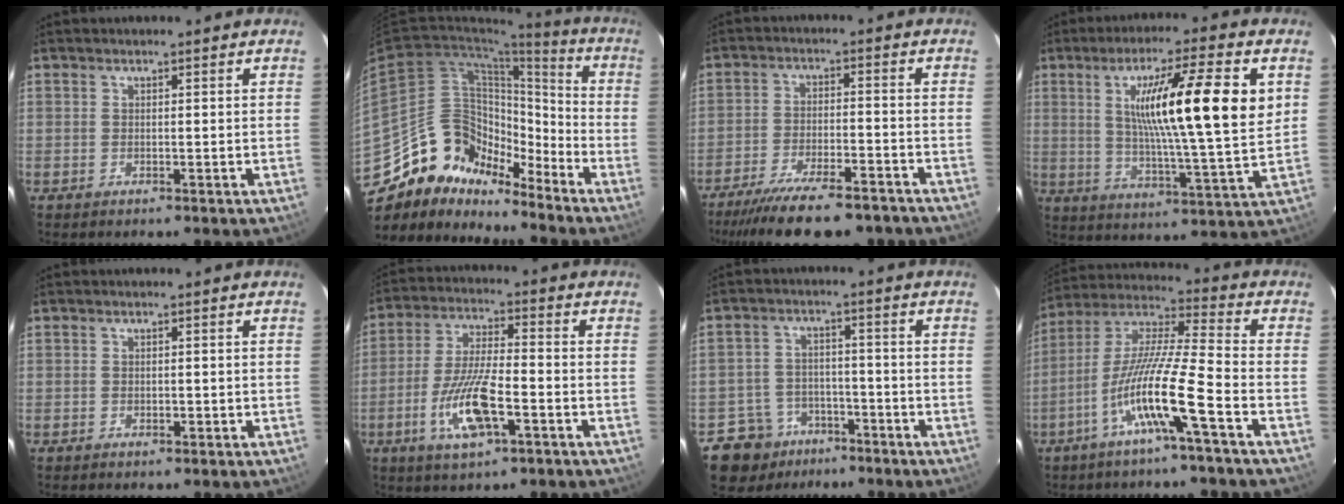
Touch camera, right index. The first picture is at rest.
{"total": 17.8, "force": [-14.7, 7.4, 6.8], "torque": [-0.125, 0.053, -0.254]}
{"total": 17.1, "force": [-14.2, 3.5, 8.9], "torque": [-0.135, -0.013, -0.217]}
{"total": 19.1, "force": [4.6, 0.9, 18.5], "torque": [-0.301, 0.002, 0.066]}
{"total": 1.3, "force": [-0.3, 0.8, 1.0], "torque": [-0.020, 0.000, -0.002]}
{"total": 11.7, "force": [-4.4, 3.1, 10.4], "torque": [-0.214, -0.005, -0.077]}
{"total": 8.6, "force": [-5.3, 6.7, 0.8], "torque": [-0.019, 0.017, -0.080]}
{"total": 14.6, "force": [-6.3, 0.0, 13.2], "torque": [-0.269, 0.002, -0.123]}